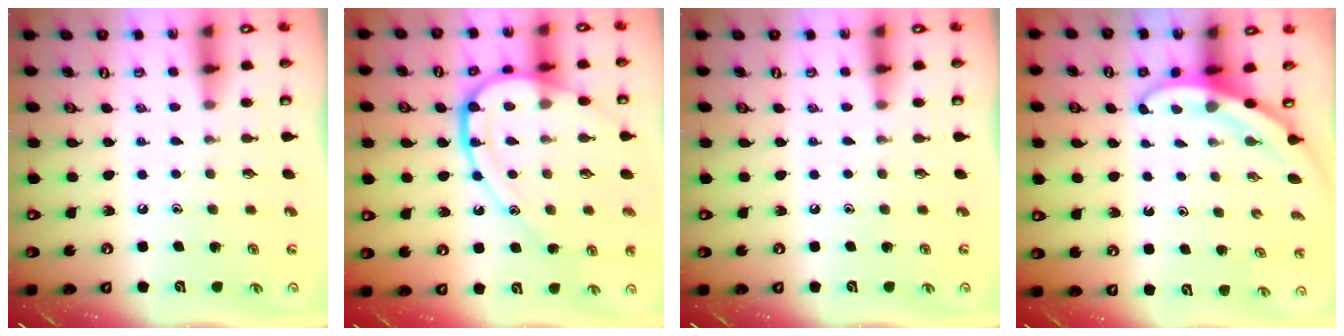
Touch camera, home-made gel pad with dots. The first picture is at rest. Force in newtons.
{"total": 15.8, "press": 15.8, "slide": 1.5}
{"total": 0.0}
{"total": 3.1, "press": 3.1, "slide": 0.2}